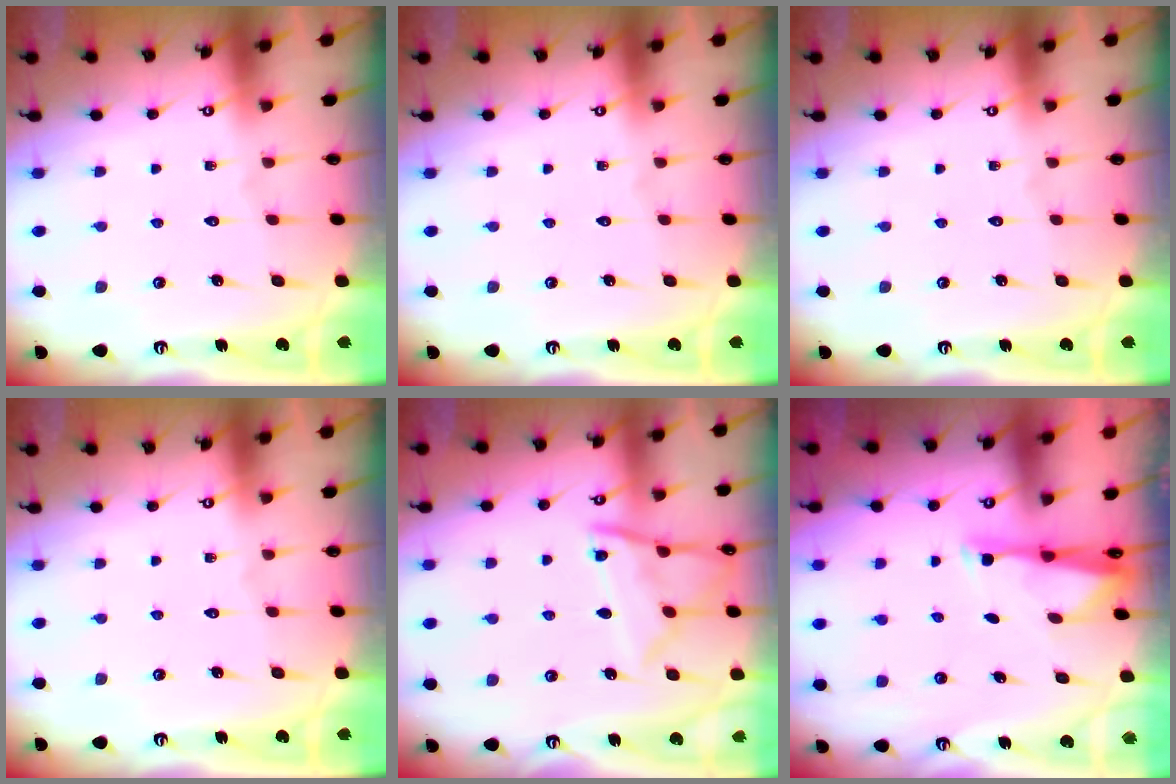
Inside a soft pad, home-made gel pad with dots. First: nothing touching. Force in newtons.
{"total": 0.0}
{"total": 0.0}
{"total": 0.0}
{"total": 11.8, "press": 11.8, "slide": 1.3}
{"total": 2.9, "press": 2.8, "slide": 0.5}